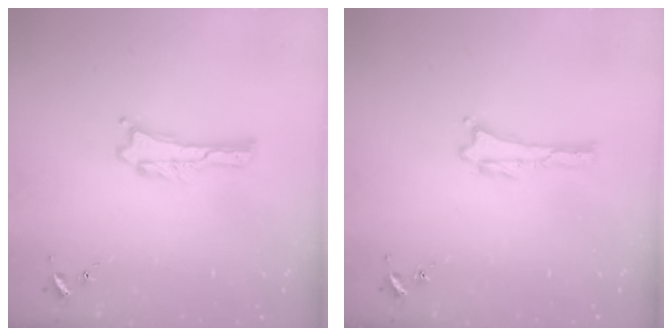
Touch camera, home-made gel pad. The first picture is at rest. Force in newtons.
{"total": 0.0}